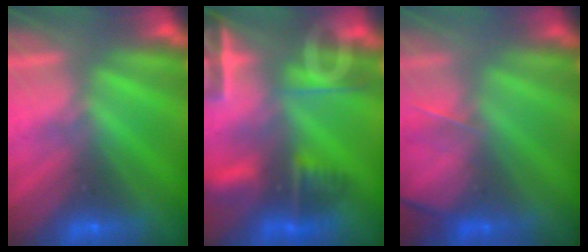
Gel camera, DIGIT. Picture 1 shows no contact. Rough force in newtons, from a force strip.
{"total": 10.8}
{"total": 2.1}